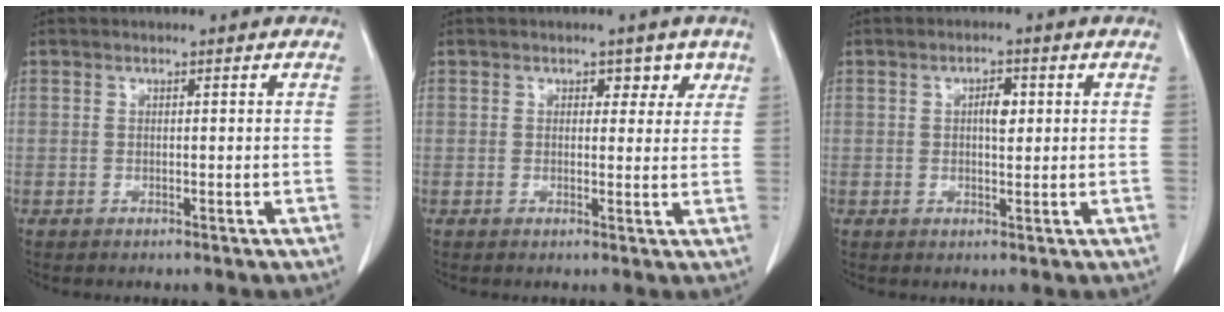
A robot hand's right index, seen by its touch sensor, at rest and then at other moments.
{"total": 2.8, "force": [1.6, 2.0, 1.3], "torque": [0.001, 0.004, 0.018]}
{"total": 2.7, "force": [0.6, 1.1, 2.4], "torque": [-0.041, 0.002, 0.008]}